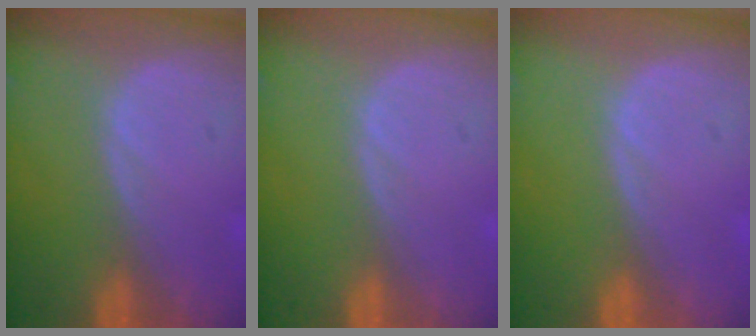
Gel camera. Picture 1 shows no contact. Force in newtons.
{"total": 0.0}
{"total": 0.0}